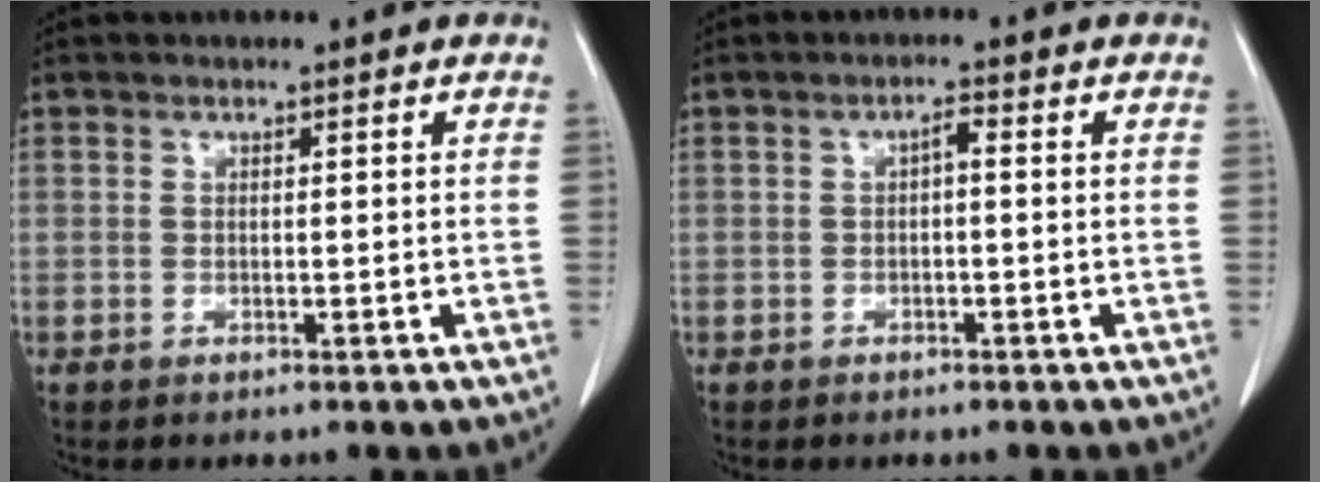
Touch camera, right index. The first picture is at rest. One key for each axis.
{"total": 1.5, "fx": 0.0, "fy": 0.4, "fz": 1.4, "tx": -0.023, "ty": 0.005, "tz": -0.001}